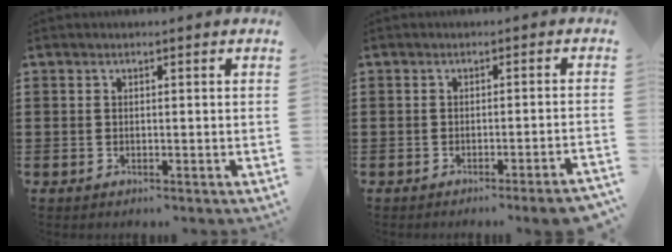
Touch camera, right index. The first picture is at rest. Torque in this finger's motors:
{"motor_torque": [0.13, -0.09, 0.27, 0.05]}